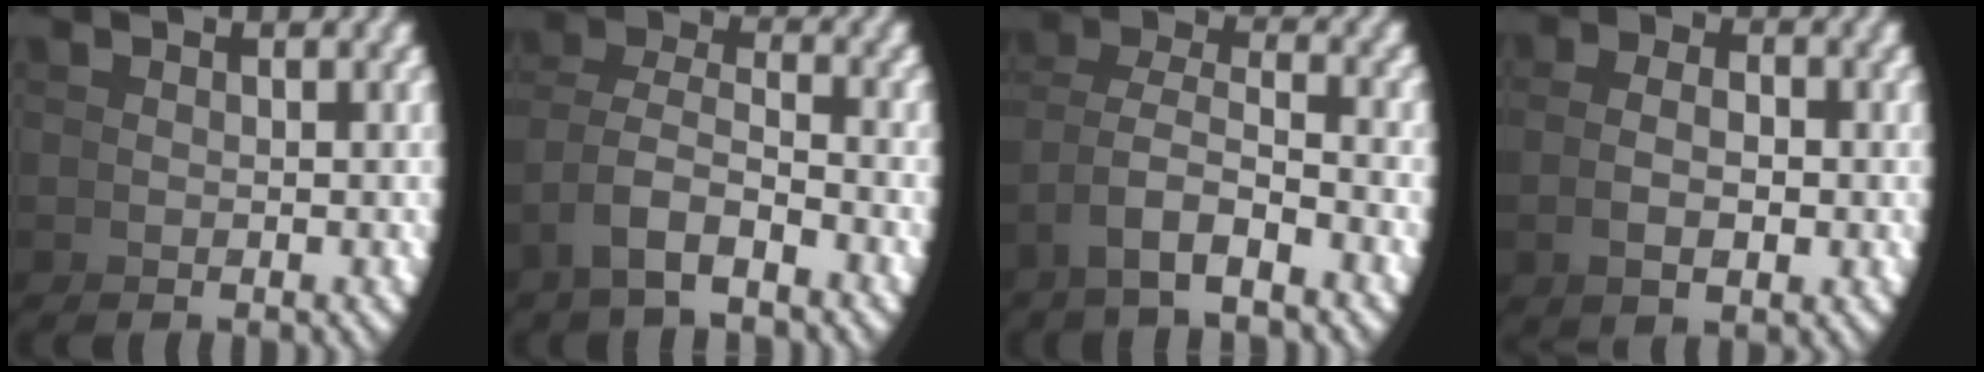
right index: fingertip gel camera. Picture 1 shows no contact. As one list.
[{"total": 4.5, "force": [-0.6, 3.0, 3.2], "torque": [-0.085, -0.014, -0.006]}, {"total": 4.2, "force": [-0.1, 2.5, 3.4], "torque": [-0.083, -0.013, 0.006]}, {"total": 2.2, "force": [0.0, 0.6, 2.1], "torque": [-0.032, 0.002, 0.004]}]